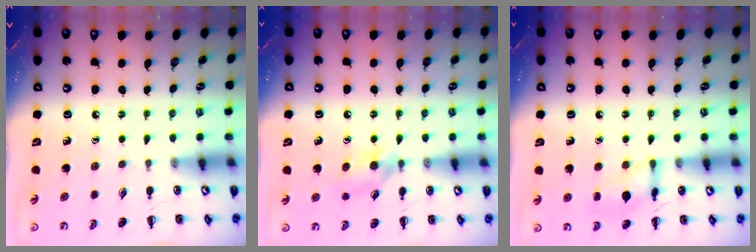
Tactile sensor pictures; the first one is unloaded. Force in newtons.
{"total": 6.5, "press": 6.3, "slide": 1.8}
{"total": 9.8, "press": 9.8, "slide": 0.4}